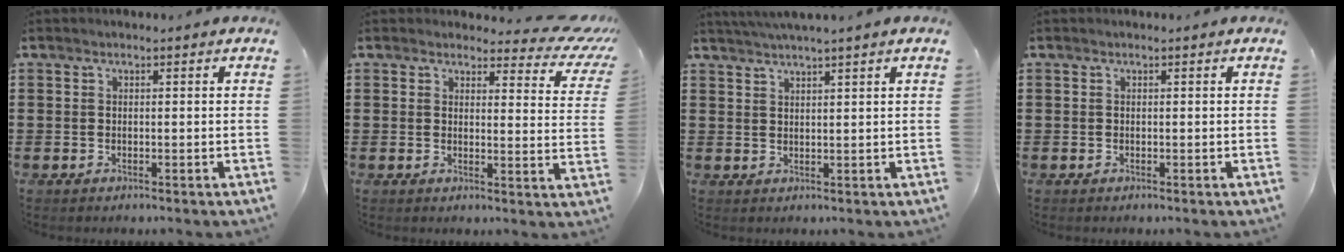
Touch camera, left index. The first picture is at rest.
{"total": 4.1, "force": [3.4, 1.4, 1.8], "torque": [-0.028, -0.022, 0.054]}
{"total": 2.5, "force": [2.2, -0.7, 0.8], "torque": [-0.020, -0.002, 0.042]}
{"total": 0.0}